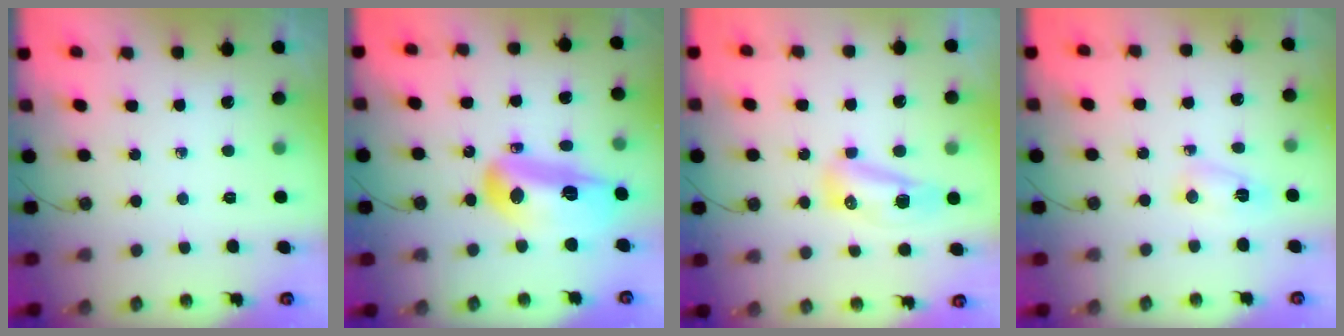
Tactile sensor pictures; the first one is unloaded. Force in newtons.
{"total": 28.0, "press": 22.4, "slide": 16.7}
{"total": 8.4, "press": 8.3, "slide": 1.2}
{"total": 3.0, "press": 2.9, "slide": 0.6}